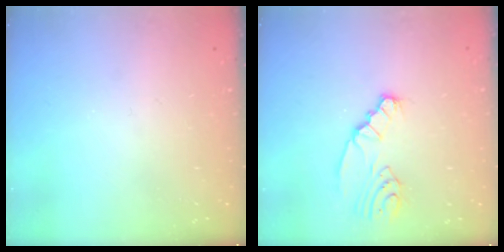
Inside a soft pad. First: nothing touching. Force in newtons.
{"total": 2.8, "press": 2.8, "slide": 0.3}